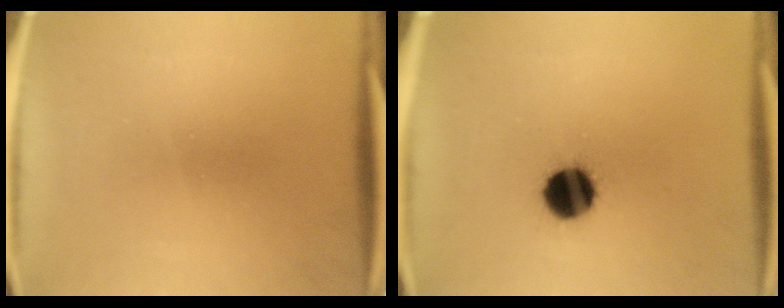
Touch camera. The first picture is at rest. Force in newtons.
{"total": 10.3}